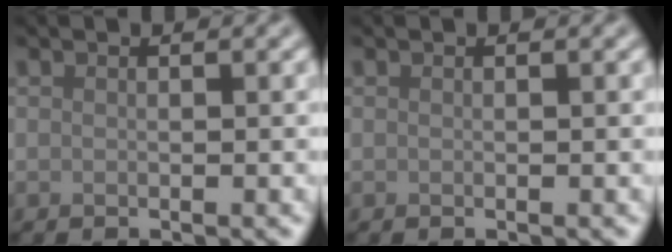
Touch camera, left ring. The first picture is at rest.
{"total": 0.0}